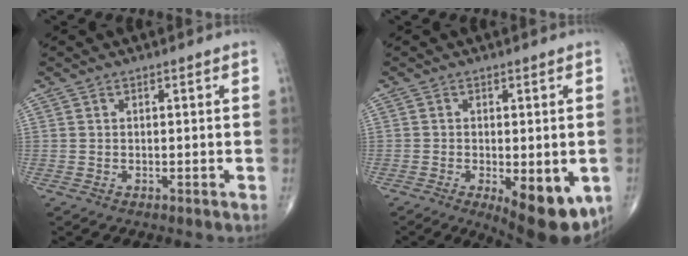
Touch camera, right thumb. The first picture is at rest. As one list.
[{"total": 13.1, "force": [-4.6, 5.5, 11.0], "torque": [-0.130, -0.011, -0.053]}]